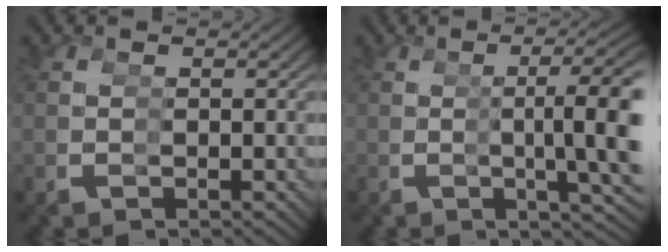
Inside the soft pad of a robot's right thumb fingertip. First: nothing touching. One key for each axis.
{"total": 7.9, "fx": 0.1, "fy": 2.1, "fz": 7.7, "tx": -0.096, "ty": 0.005, "tz": -0.002}